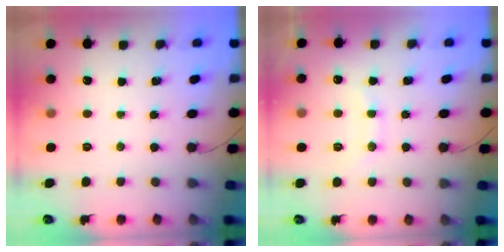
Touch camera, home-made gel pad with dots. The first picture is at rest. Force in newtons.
{"total": 8.6, "press": 8.6, "slide": 0.6}